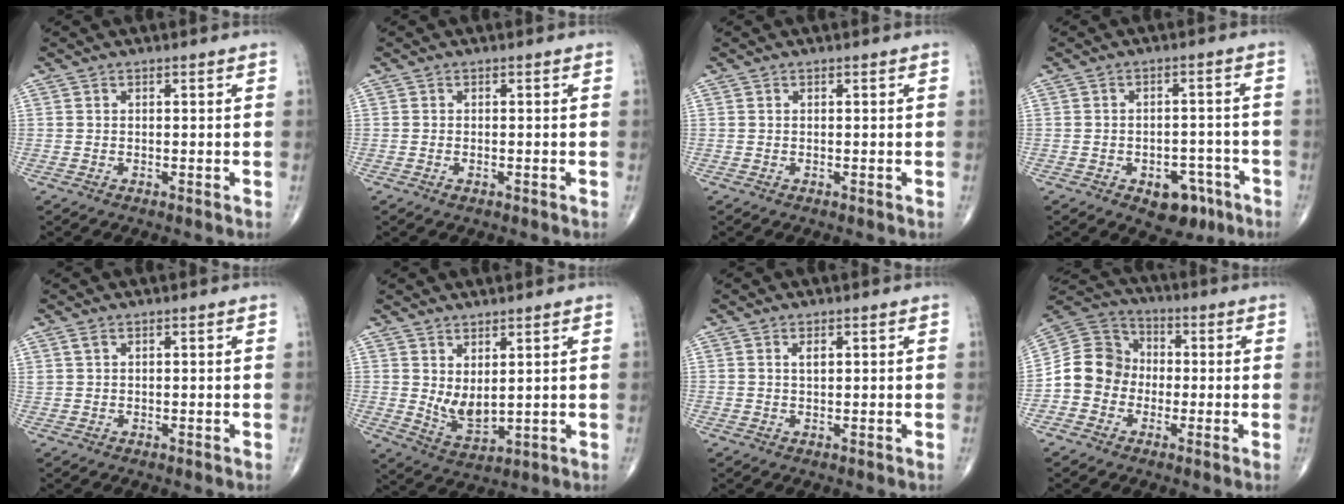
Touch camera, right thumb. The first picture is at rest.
{"total": 0.7, "force": [-0.3, 0.4, 0.5], "torque": [-0.006, 0.005, -0.004]}
{"total": 0.0}
{"total": 7.7, "force": [-4.1, 4.8, 4.4], "torque": [-0.026, 0.034, -0.048]}
{"total": 1.3, "force": [0.8, 0.6, 0.7], "torque": [-0.017, 0.006, 0.020]}
{"total": 6.1, "force": [1.9, 2.9, 5.0], "torque": [-0.079, -0.030, 0.050]}
{"total": 1.5, "force": [0.6, 0.6, 1.2], "torque": [-0.017, 0.000, 0.011]}
{"total": 10.4, "force": [-2.1, 9.4, 4.0], "torque": [-0.052, 0.040, -0.050]}